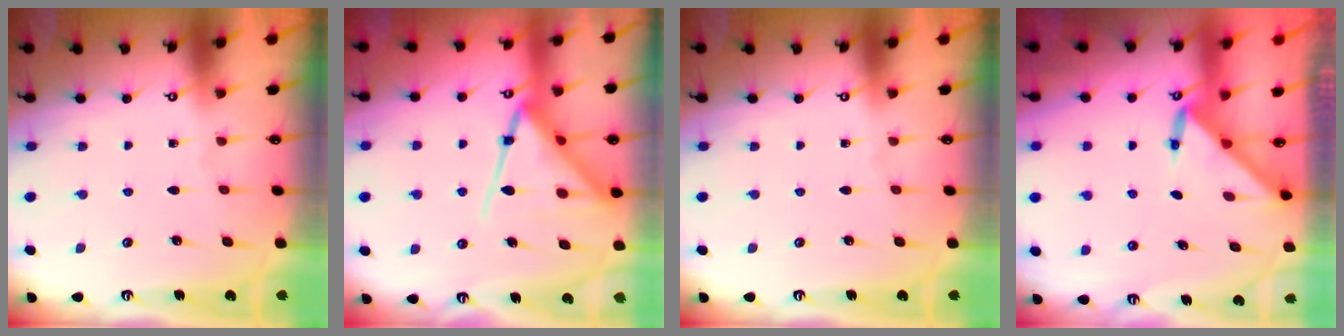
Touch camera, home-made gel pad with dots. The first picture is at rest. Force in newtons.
{"total": 14.9, "press": 14.8, "slide": 1.5}
{"total": 0.0}
{"total": 3.2, "press": 3.2, "slide": 0.2}